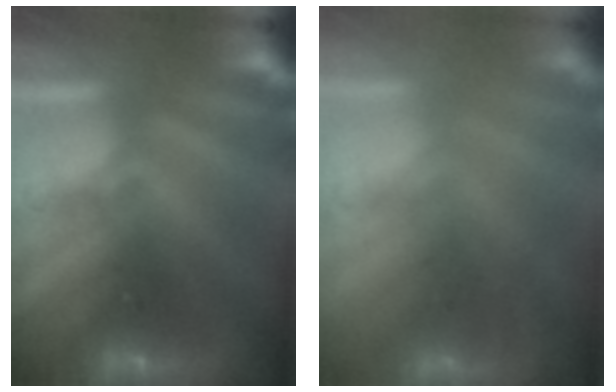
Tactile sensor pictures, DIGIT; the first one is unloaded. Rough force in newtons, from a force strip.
{"total": 5.6}